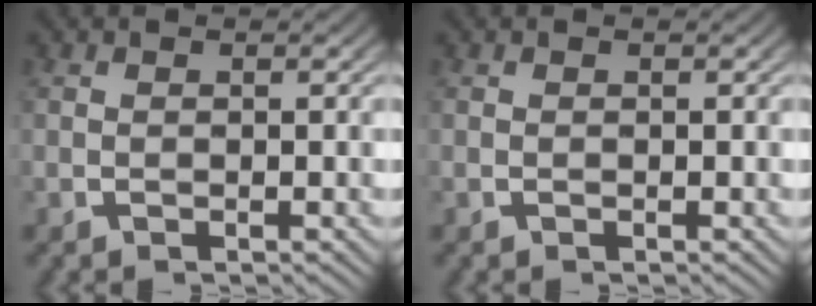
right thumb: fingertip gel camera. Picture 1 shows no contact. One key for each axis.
{"total": 0.0}